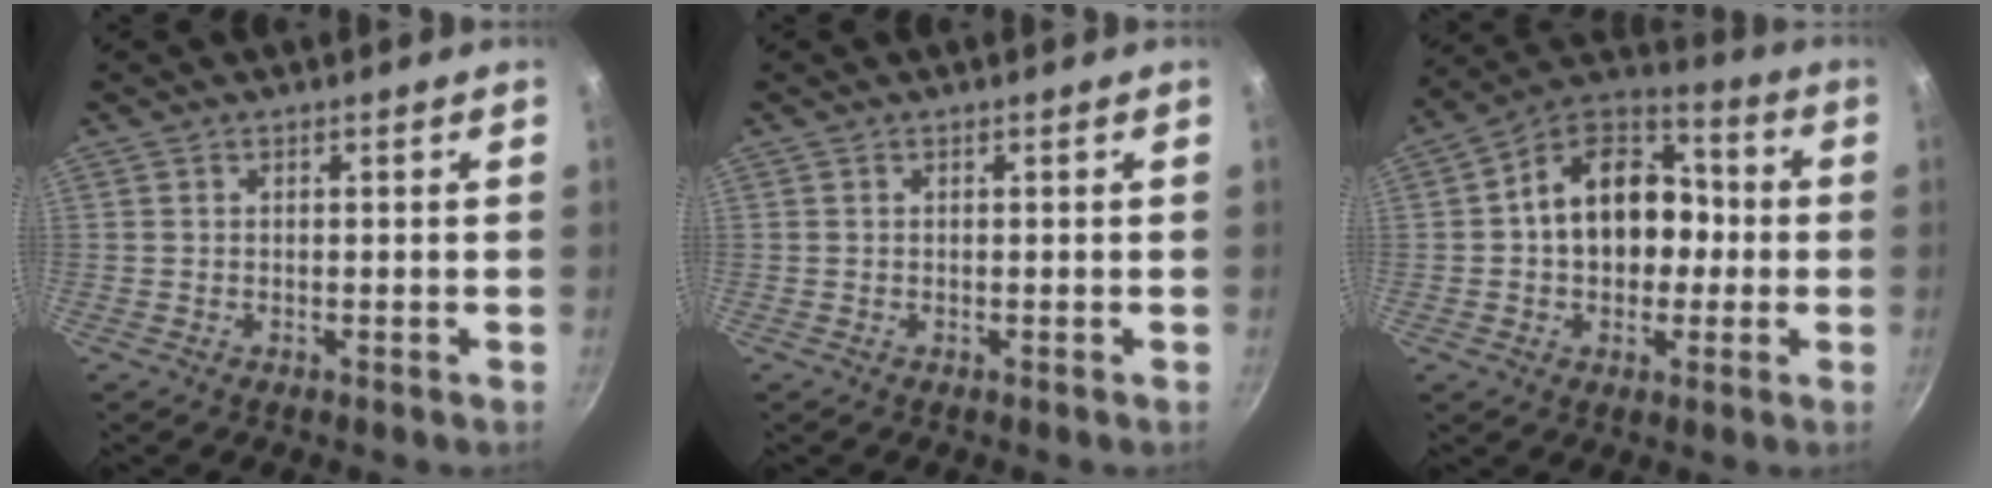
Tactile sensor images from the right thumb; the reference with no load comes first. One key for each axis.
{"total": 0.0}
{"total": 17.4, "fx": 0.3, "fy": 12.9, "fz": 11.7, "tx": -0.142, "ty": 0.043, "tz": -0.010}